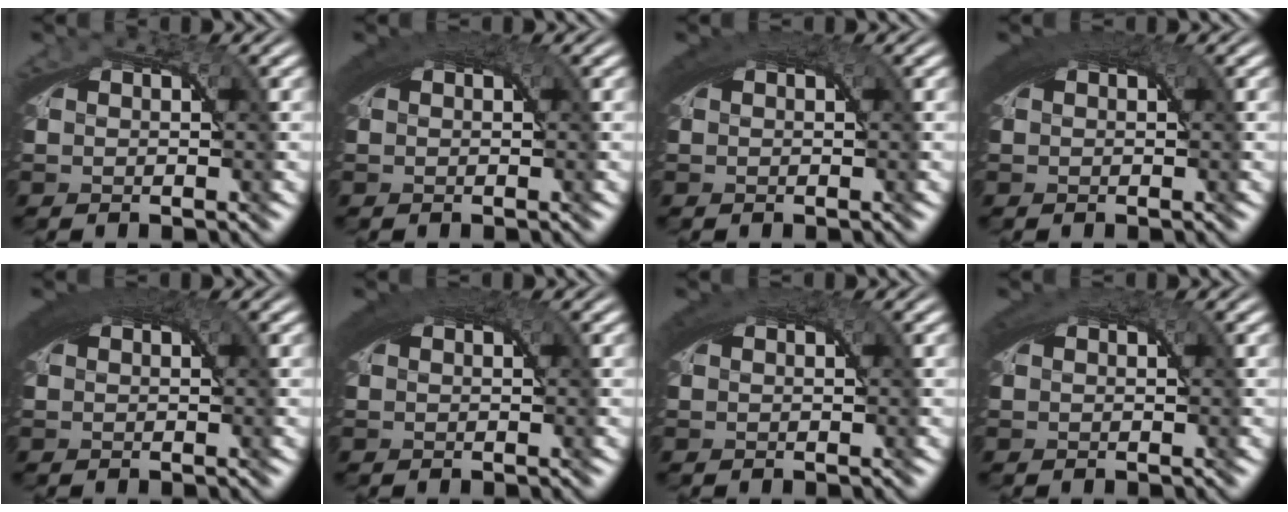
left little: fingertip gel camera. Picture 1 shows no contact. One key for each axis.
{"total": 3.4, "fx": 1.6, "fy": 1.2, "fz": 2.8, "tx": -0.040, "ty": 0.013, "tz": 0.021}
{"total": 3.3, "fx": 1.5, "fy": 1.2, "fz": 2.7, "tx": -0.040, "ty": 0.012, "tz": 0.020}
{"total": 4.1, "fx": 1.8, "fy": 1.4, "fz": 3.4, "tx": -0.047, "ty": 0.014, "tz": 0.023}
{"total": 4.2, "fx": 1.8, "fy": 1.4, "fz": 3.5, "tx": -0.048, "ty": 0.014, "tz": 0.023}
{"total": 3.7, "fx": 1.7, "fy": 1.3, "fz": 3.0, "tx": -0.042, "ty": 0.014, "tz": 0.022}
{"total": 3.0, "fx": 1.5, "fy": 1.0, "fz": 2.4, "tx": -0.037, "ty": 0.012, "tz": 0.019}
{"total": 2.6, "fx": 1.4, "fy": 1.0, "fz": 2.0, "tx": -0.033, "ty": 0.012, "tz": 0.018}